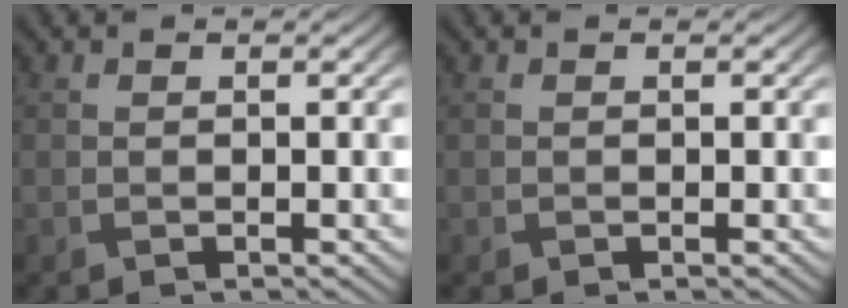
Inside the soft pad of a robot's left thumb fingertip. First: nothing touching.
{"total": 0.0}